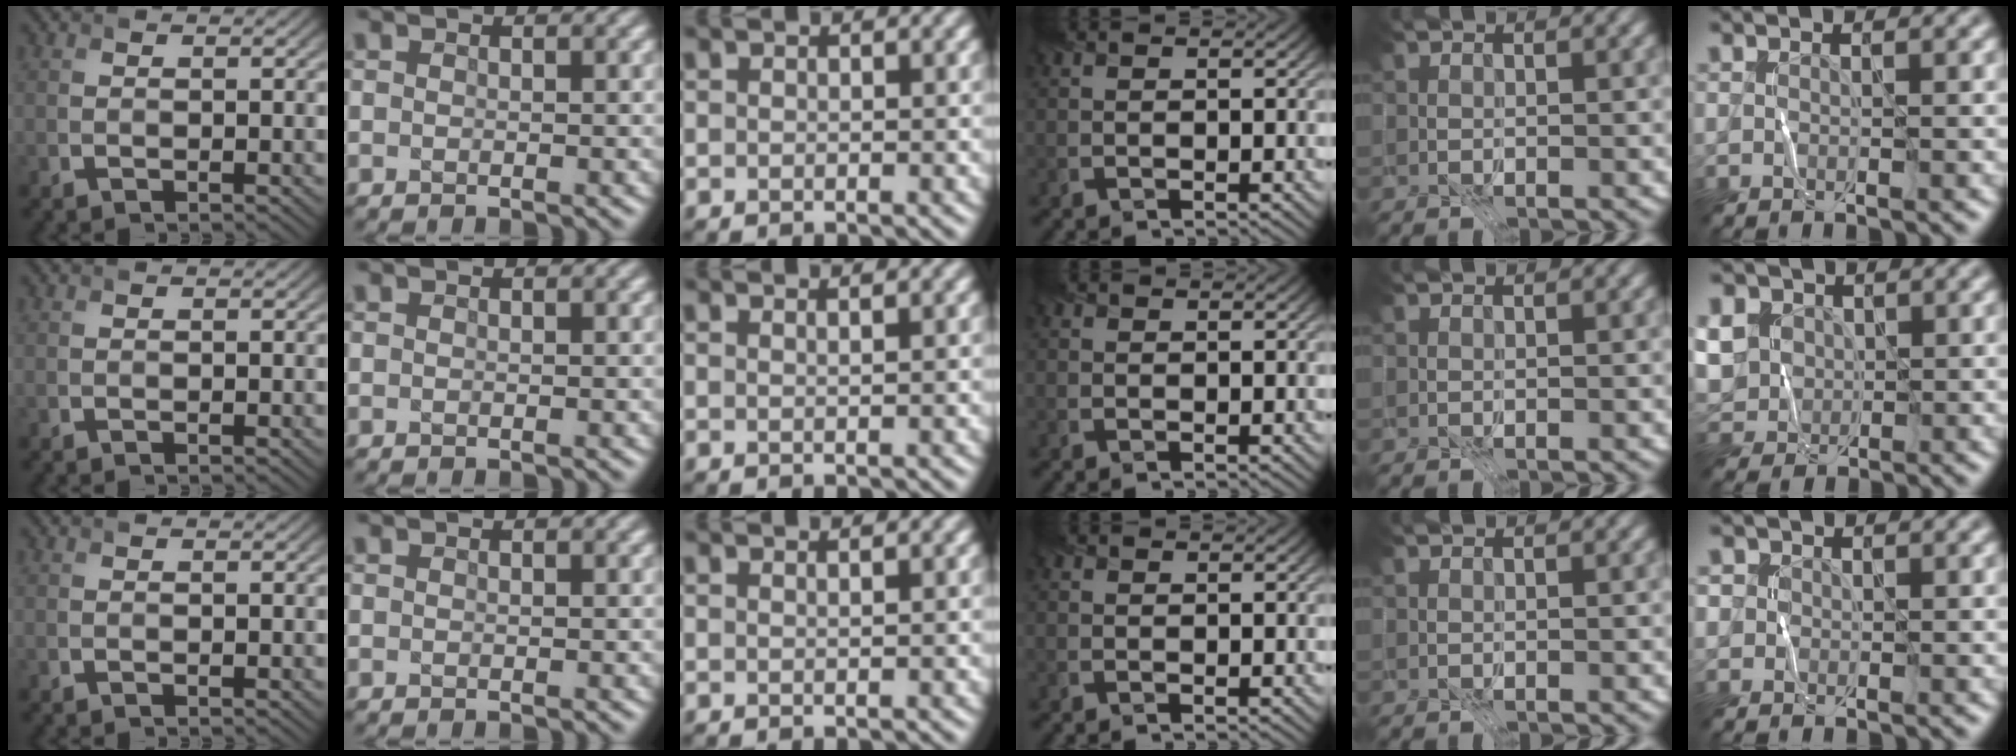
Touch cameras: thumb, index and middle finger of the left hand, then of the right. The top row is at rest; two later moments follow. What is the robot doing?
{"motion": "fold", "object": "coffee filter"}